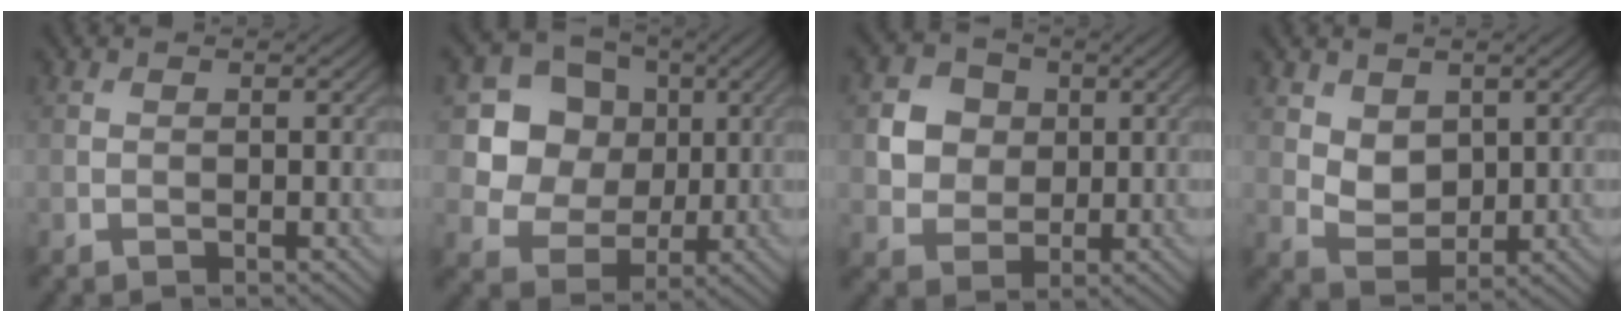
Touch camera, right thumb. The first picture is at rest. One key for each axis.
{"total": 9.2, "fx": 1.8, "fy": 8.1, "fz": 4.0, "tx": -0.090, "ty": -0.001, "tz": 0.030}
{"total": 5.6, "fx": 1.1, "fy": 5.0, "fz": 2.3, "tx": -0.070, "ty": 0.005, "tz": 0.006}
{"total": 4.0, "fx": 1.8, "fy": 2.9, "fz": 2.1, "tx": -0.057, "ty": -0.010, "tz": 0.033}